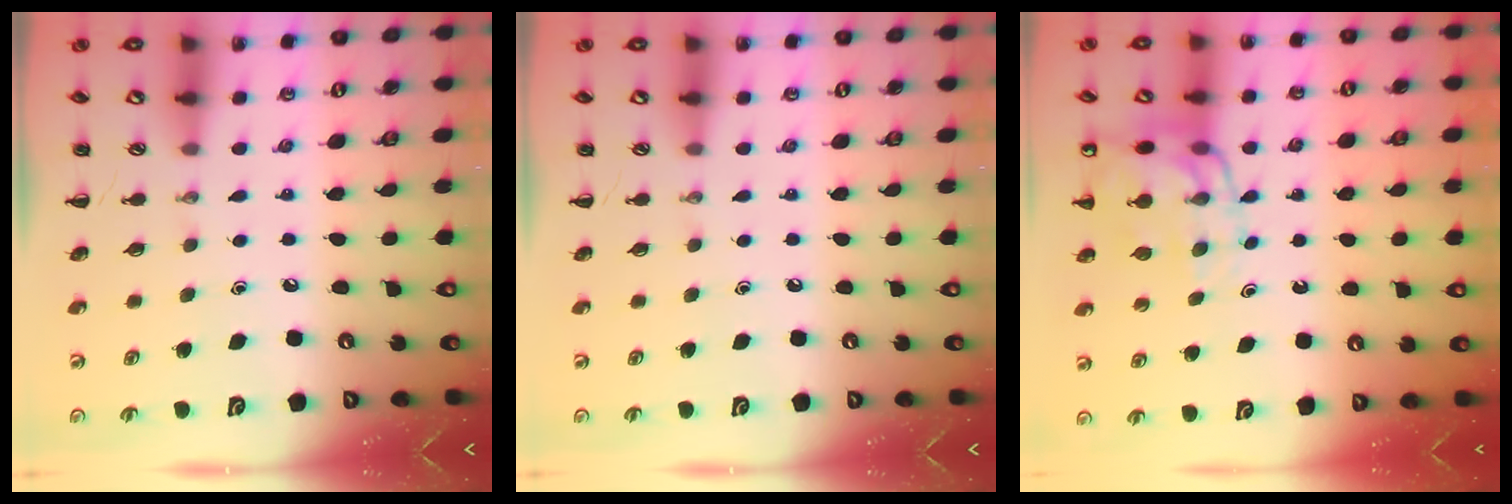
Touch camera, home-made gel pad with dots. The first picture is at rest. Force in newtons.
{"total": 0.0}
{"total": 12.7, "press": 12.4, "slide": 2.9}